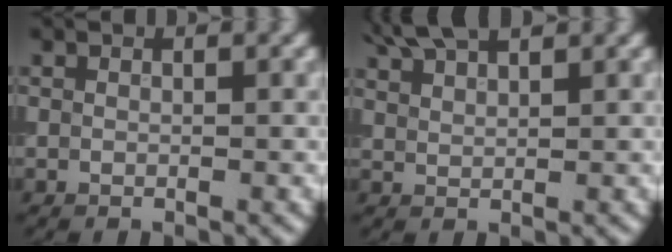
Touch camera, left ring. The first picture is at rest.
{"total": 4.4, "force": [3.7, 1.0, 2.1], "torque": [-0.038, 0.015, 0.057]}